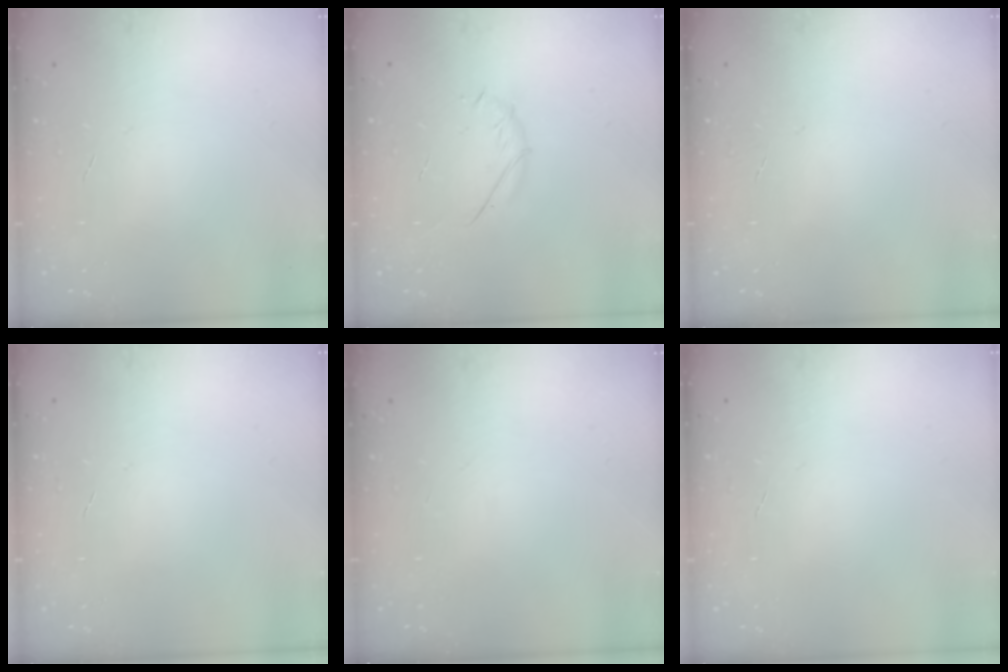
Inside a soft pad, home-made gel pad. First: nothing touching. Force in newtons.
{"total": 2.7, "press": 2.6, "slide": 0.8}
{"total": 0.0}
{"total": 0.0}
{"total": 0.0}
{"total": 0.0}